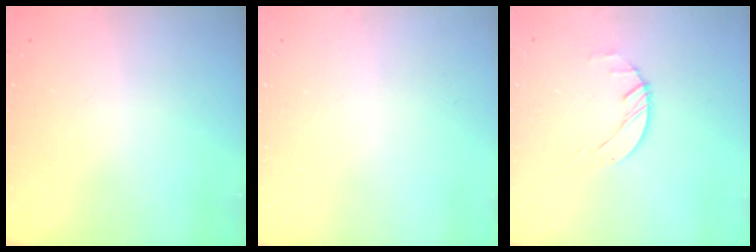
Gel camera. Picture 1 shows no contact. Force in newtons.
{"total": 0.0}
{"total": 1.4, "press": 1.4, "slide": 0.2}